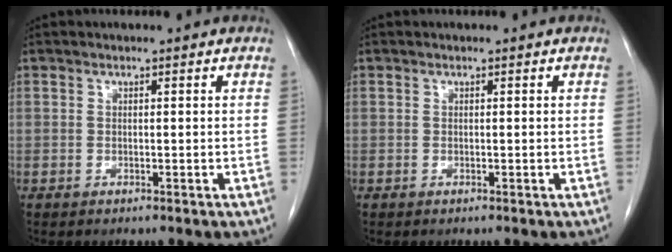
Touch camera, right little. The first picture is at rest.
{"total": 0.0}